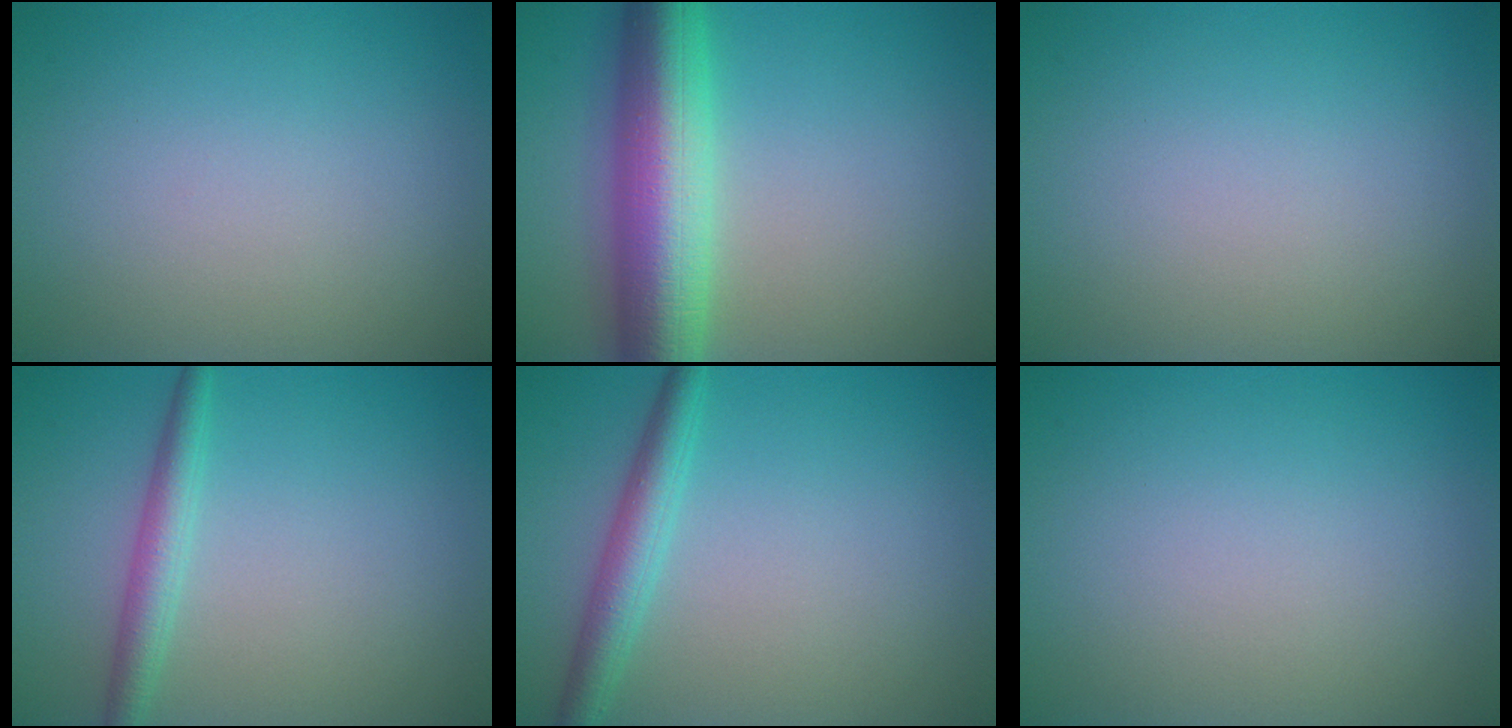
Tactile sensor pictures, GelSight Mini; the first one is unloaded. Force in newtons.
{"total": 9.5, "press": 9.5, "slide": 0.1}
{"total": 0.0}
{"total": 2.5, "press": 2.5, "slide": 0.0}
{"total": 3.0, "press": 3.0, "slide": 0.1}
{"total": 0.0}